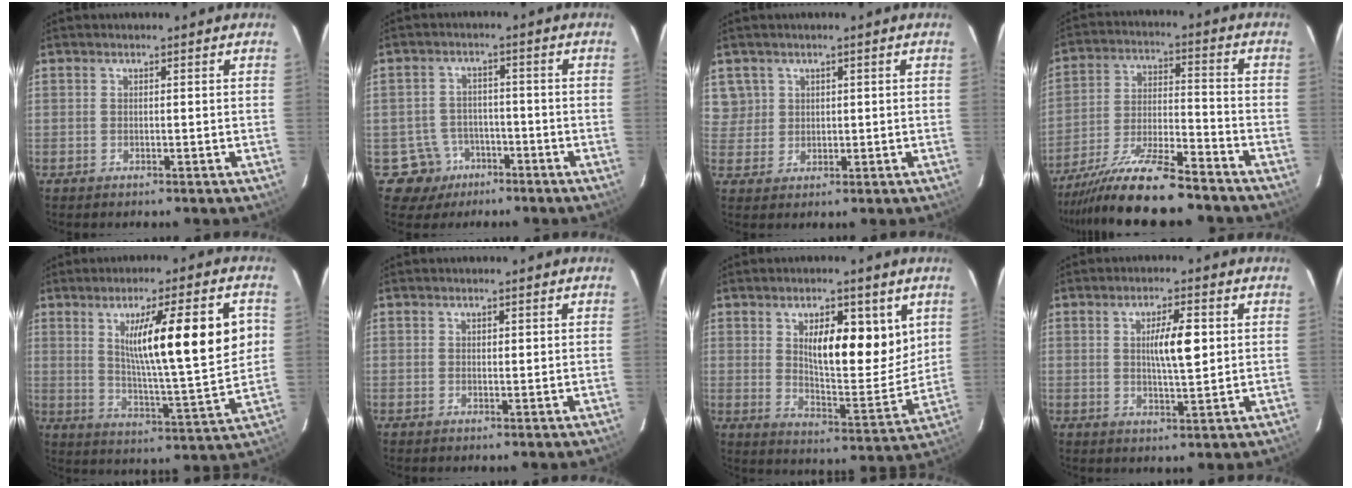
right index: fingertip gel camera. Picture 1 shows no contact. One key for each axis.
{"total": 6.1, "fx": -2.8, "fy": 5.5, "fz": -0.1, "tx": 0.004, "ty": 0.012, "tz": -0.036}
{"total": 4.0, "fx": 1.9, "fy": 3.5, "fz": -0.4, "tx": 0.021, "ty": 0.005, "tz": 0.038}
{"total": 14.7, "fx": -12.5, "fy": 1.3, "fz": 7.7, "tx": -0.146, "ty": -0.013, "tz": -0.221}
{"total": 16.4, "fx": 4.3, "fy": 1.0, "fz": 15.8, "tx": -0.244, "ty": -0.004, "tz": 0.067}
{"total": 0.6, "fx": 0.2, "fy": 0.3, "fz": 0.4, "tx": -0.005, "ty": 0.001, "tz": 0.004}
{"total": 11.2, "fx": 4.6, "fy": 4.4, "fz": 9.2, "tx": -0.132, "ty": -0.011, "tz": 0.082}
{"total": 6.1, "fx": 1.1, "fy": 1.0, "fz": 5.9, "tx": -0.100, "ty": 0.003, "tz": 0.021}